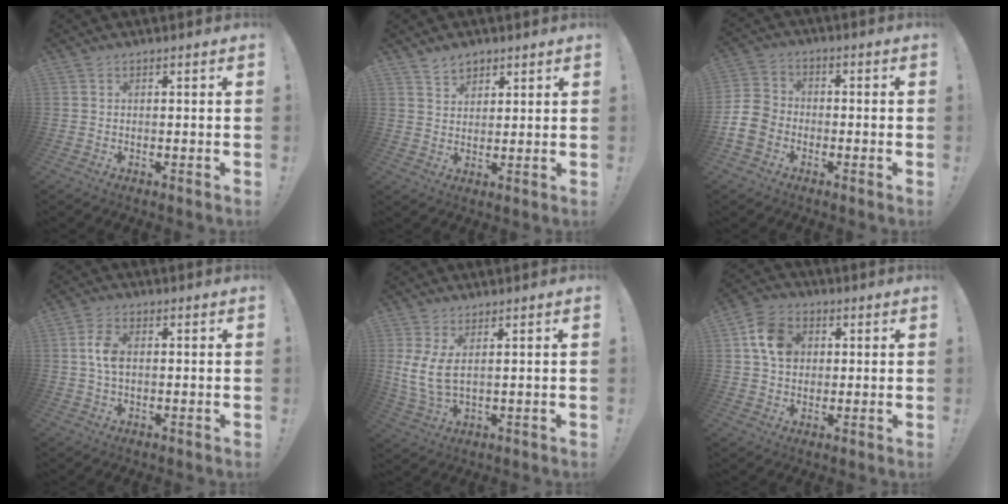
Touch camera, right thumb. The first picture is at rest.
{"total": 4.9, "force": [3.8, 3.0, 1.1], "torque": [-0.007, -0.023, 0.069]}
{"total": 9.2, "force": [-4.6, 6.8, 4.0], "torque": [-0.072, 0.036, -0.084]}
{"total": 5.8, "force": [0.5, 3.5, 4.6], "torque": [-0.093, 0.005, 0.005]}
{"total": 7.5, "force": [2.5, 2.8, 6.6], "torque": [-0.123, -0.023, 0.048]}
{"total": 10.8, "force": [2.6, 8.6, 6.0], "torque": [-0.087, 0.008, 0.055]}